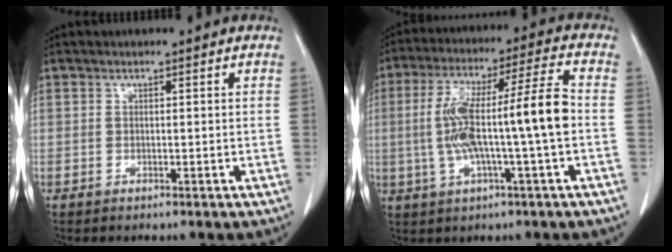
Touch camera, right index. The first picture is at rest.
{"total": 13.8, "force": [-1.1, 0.0, 13.7], "torque": [-0.254, 0.027, -0.022]}